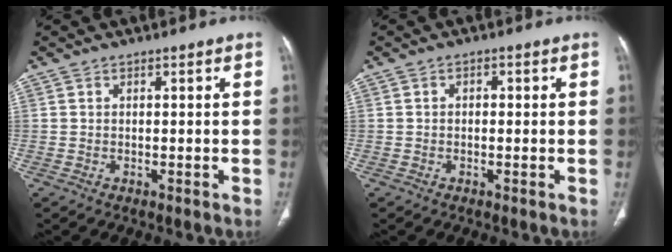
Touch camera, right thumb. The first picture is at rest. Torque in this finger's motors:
{"motor_torque": [-0.14, -0.01, -0.19, 0.02, 0.07]}